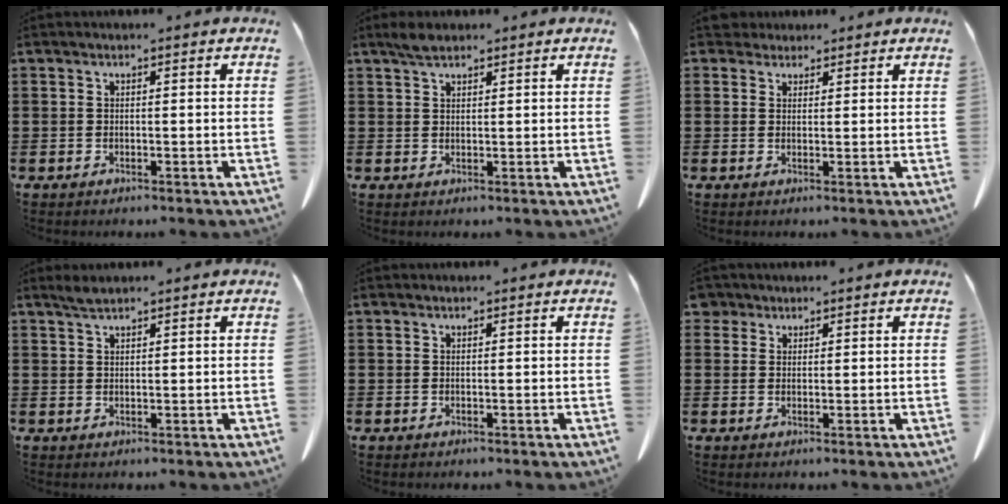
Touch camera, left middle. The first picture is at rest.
{"total": 2.4, "force": [1.8, 0.8, 1.3], "torque": [-0.031, 0.003, 0.035]}
{"total": 2.3, "force": [2.0, 1.1, 0.2], "torque": [-0.004, 0.002, 0.039]}
{"total": 1.6, "force": [1.4, 0.2, 0.9], "torque": [-0.020, -0.001, 0.026]}
{"total": 0.0}
{"total": 2.2, "force": [1.7, 1.4, 0.5], "torque": [-0.017, 0.007, 0.034]}